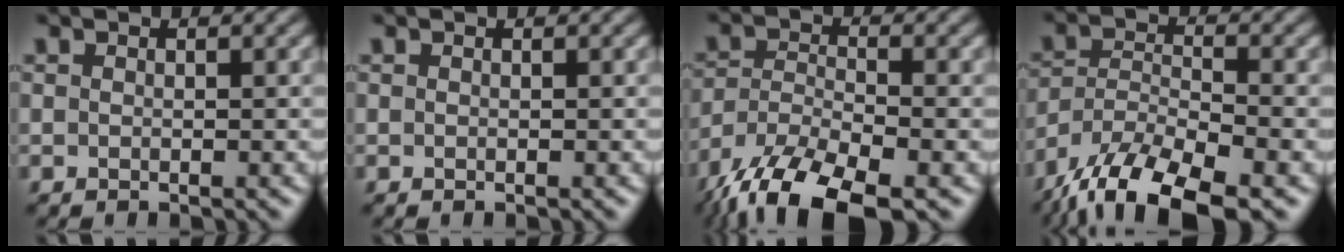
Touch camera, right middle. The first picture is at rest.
{"total": 0.0}
{"total": 11.6, "force": [-8.7, 3.6, 6.8], "torque": [-0.155, -0.026, -0.164]}
{"total": 11.5, "force": [-8.9, 3.3, 6.5], "torque": [-0.132, -0.012, -0.166]}